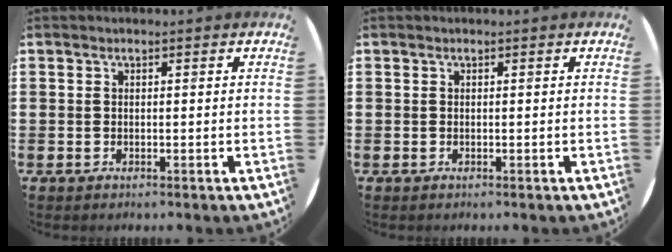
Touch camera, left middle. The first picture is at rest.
{"total": 0.0}